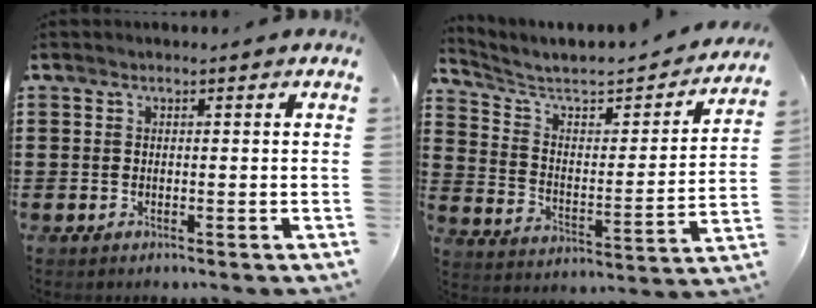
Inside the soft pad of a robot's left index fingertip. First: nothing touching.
{"total": 5.2, "force": [4.2, 1.8, 2.5], "torque": [-0.074, -0.029, 0.063]}